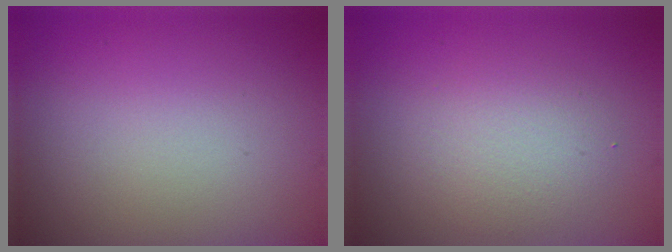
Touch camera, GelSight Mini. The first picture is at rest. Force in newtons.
{"total": 2.9, "press": 2.9, "slide": 0.3}